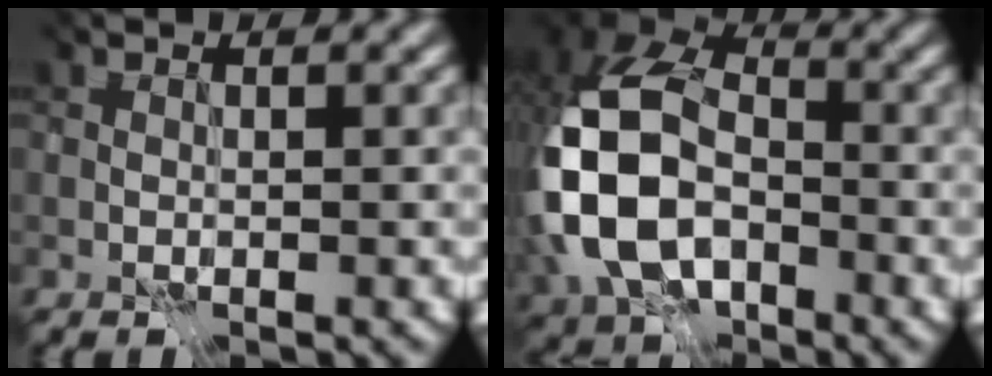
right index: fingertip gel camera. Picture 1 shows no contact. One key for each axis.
{"total": 11.6, "fx": -4.6, "fy": 7.3, "fz": 7.7, "tx": -0.202, "ty": -0.035, "tz": -0.063}